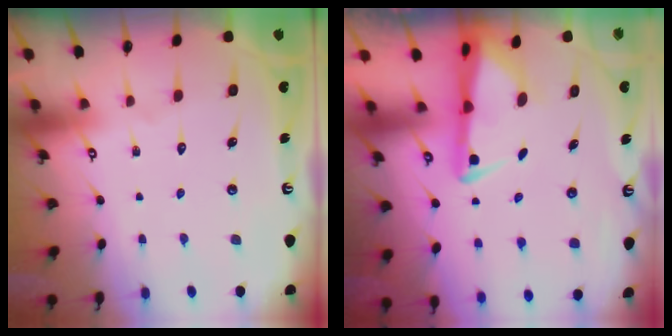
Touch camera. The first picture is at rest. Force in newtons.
{"total": 3.2, "press": 3.1, "slide": 0.7}